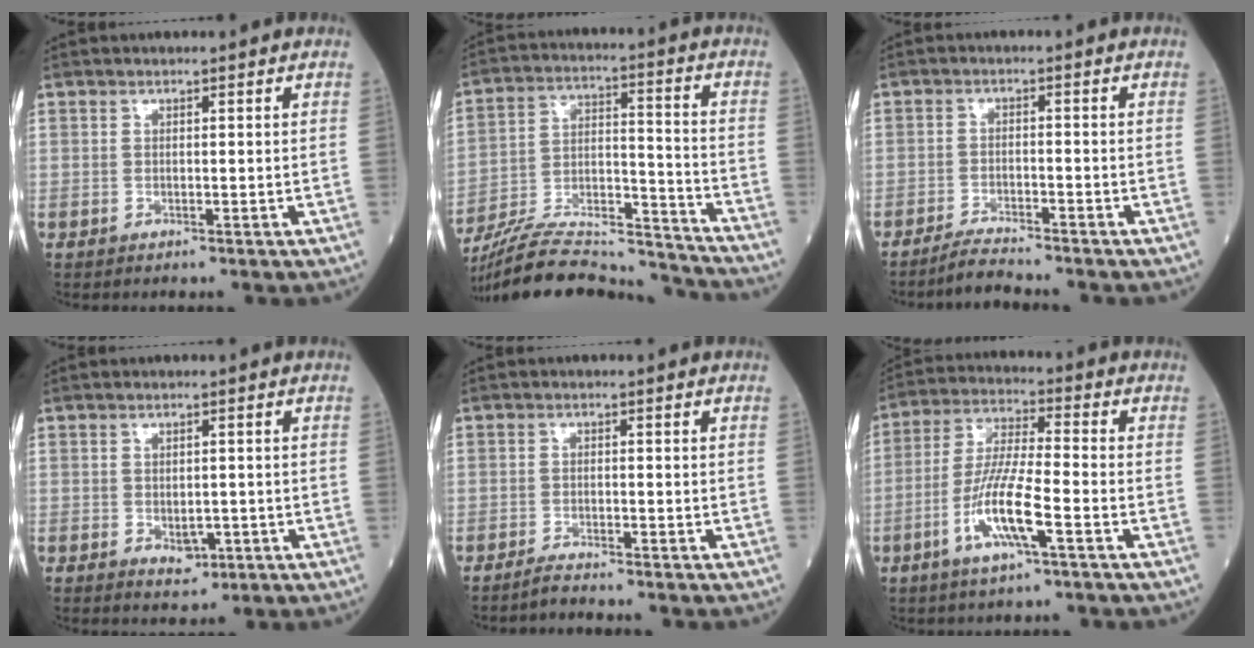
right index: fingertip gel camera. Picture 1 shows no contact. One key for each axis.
{"total": 21.7, "fx": -20.6, "fy": 1.9, "fz": 6.7, "tx": -0.137, "ty": 0.005, "tz": -0.333}
{"total": 3.5, "fx": -3.3, "fy": -0.6, "fz": 0.8, "tx": -0.021, "ty": -0.017, "tz": -0.061}
{"total": 3.1, "fx": -1.0, "fy": 1.9, "fz": 2.2, "tx": -0.028, "ty": 0.000, "tz": -0.006}
{"total": 1.8, "fx": -1.7, "fy": -0.2, "fz": 0.4, "tx": -0.014, "ty": -0.005, "tz": -0.031}
{"total": 10.3, "fx": -4.0, "fy": 0.9, "fz": 9.4, "tx": -0.186, "ty": -0.006, "tz": -0.081}